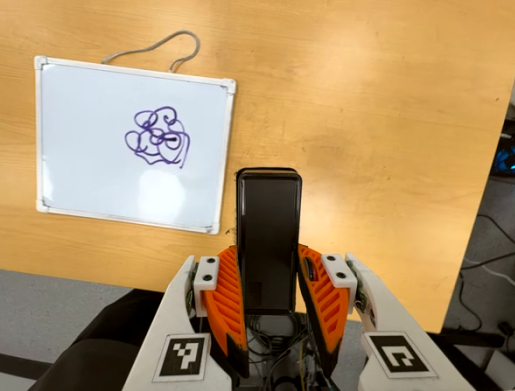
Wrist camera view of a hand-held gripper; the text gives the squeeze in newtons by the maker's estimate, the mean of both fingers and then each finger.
{"total": 4.7, "left": 3.1, "right": 6.4}